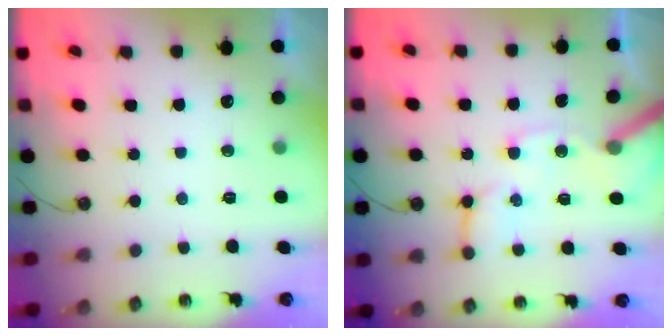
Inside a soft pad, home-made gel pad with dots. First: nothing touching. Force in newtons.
{"total": 12.6, "press": 12.5, "slide": 1.6}